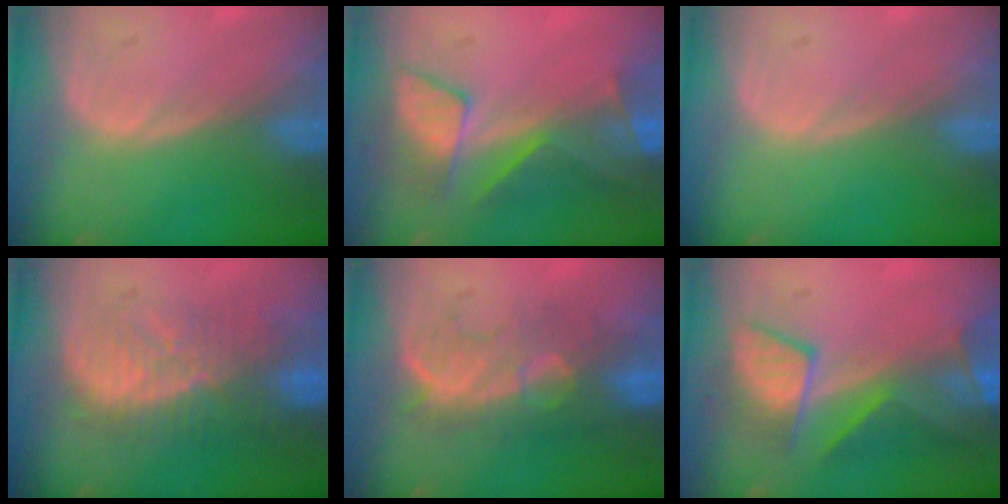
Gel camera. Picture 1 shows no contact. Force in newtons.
{"total": 8.3, "press": 7.2, "slide": 4.1}
{"total": 0.0}
{"total": 8.4, "press": 8.2, "slide": 2.0}
{"total": 8.0, "press": 7.9, "slide": 1.6}
{"total": 7.5, "press": 7.4, "slide": 1.2}